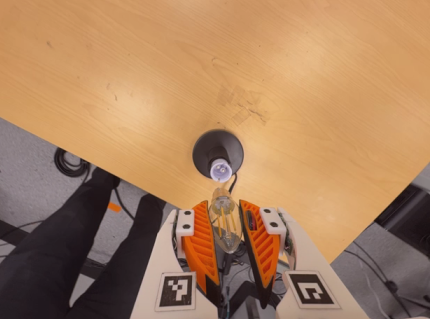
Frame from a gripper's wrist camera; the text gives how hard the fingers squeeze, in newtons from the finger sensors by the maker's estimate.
{"total": 12.5, "left": 14.1, "right": 10.8}